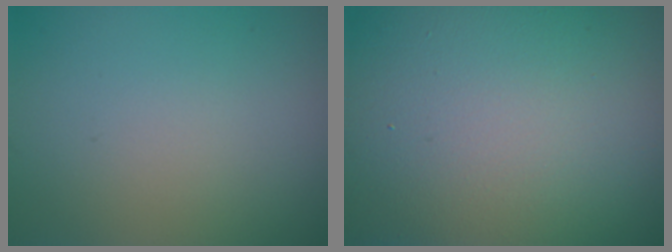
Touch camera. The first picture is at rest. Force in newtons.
{"total": 22.3, "press": 22.2, "slide": 1.1}